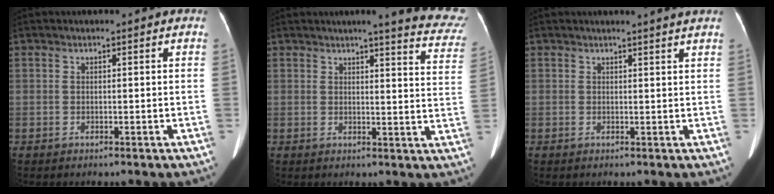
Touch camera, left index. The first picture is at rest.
{"total": 12.5, "force": [10.7, 0.9, 6.2], "torque": [-0.049, -0.056, 0.093]}
{"total": 3.3, "force": [3.0, -0.6, 1.1], "torque": [-0.016, 0.003, 0.025]}